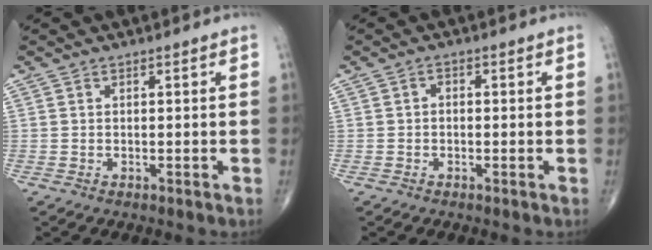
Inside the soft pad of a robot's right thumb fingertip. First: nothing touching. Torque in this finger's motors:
{"motor_torque": [-0.02, -0.22, 0.07, -0.04, 0.06]}